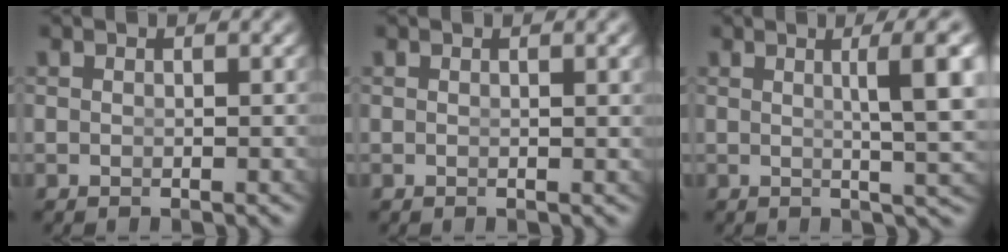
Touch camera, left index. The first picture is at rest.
{"total": 0.6, "force": [0.3, -0.2, 0.5], "torque": [-0.005, -0.001, 0.005]}
{"total": 5.6, "force": [1.3, 0.5, 5.4], "torque": [-0.064, 0.001, 0.023]}